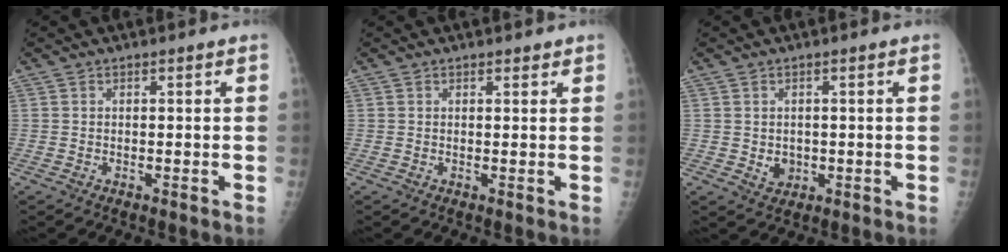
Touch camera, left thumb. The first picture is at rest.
{"total": 1.1, "force": [0.9, 0.6, 0.4], "torque": [0.003, -0.005, 0.009]}
{"total": 2.9, "force": [-0.2, 2.5, 1.4], "torque": [-0.011, -0.001, 0.007]}